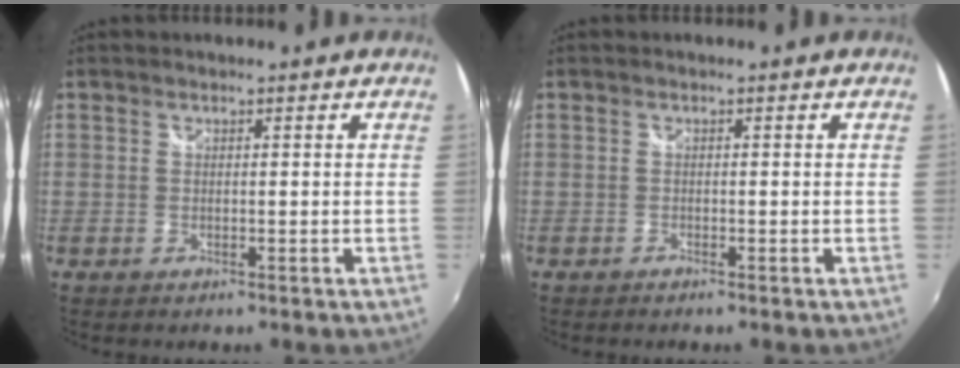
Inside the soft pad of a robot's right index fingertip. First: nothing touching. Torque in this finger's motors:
{"motor_torque": [-0.12, -0.11, 0.04, 0.01]}